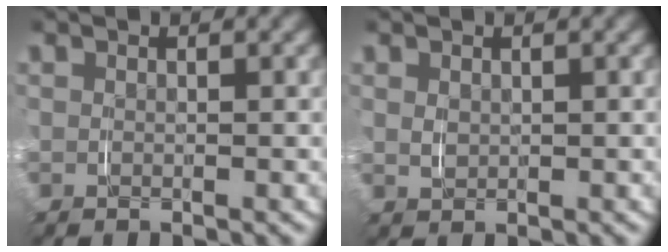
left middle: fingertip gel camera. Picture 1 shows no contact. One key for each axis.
{"total": 1.3, "fx": 0.4, "fy": 1.0, "fz": 0.7, "tx": -0.015, "ty": -0.004, "tz": 0.015}